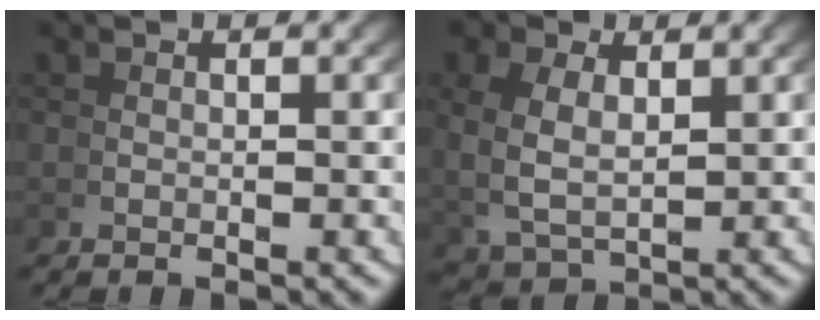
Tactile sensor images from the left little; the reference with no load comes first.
{"total": 4.4, "force": [1.3, 3.1, 2.9], "torque": [-0.078, -0.016, 0.039]}